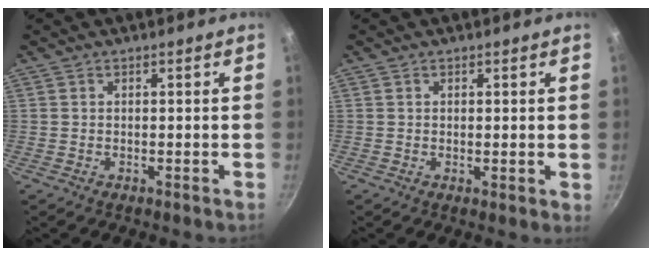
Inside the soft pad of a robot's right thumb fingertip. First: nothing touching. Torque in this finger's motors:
{"motor_torque": [-0.68, 0.29, -0.44, 0.20, -0.03]}